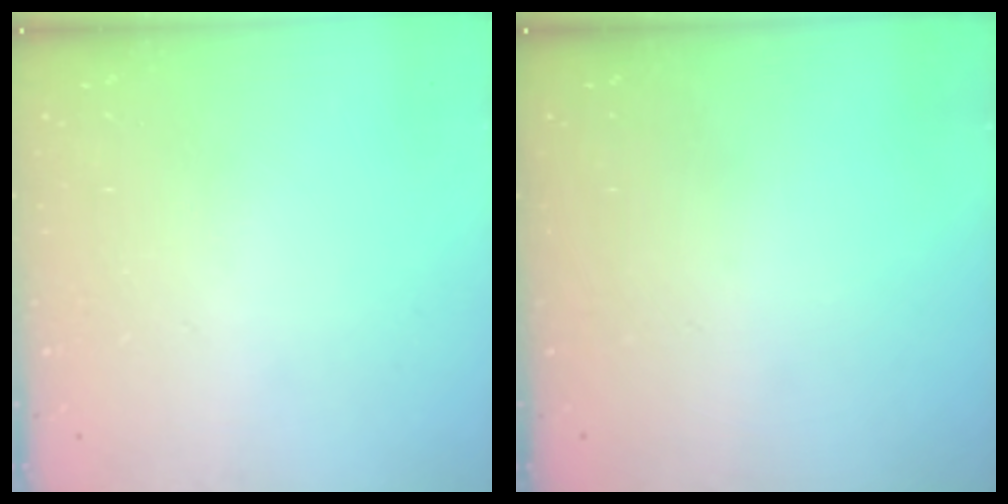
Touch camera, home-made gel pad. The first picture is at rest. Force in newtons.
{"total": 0.0}